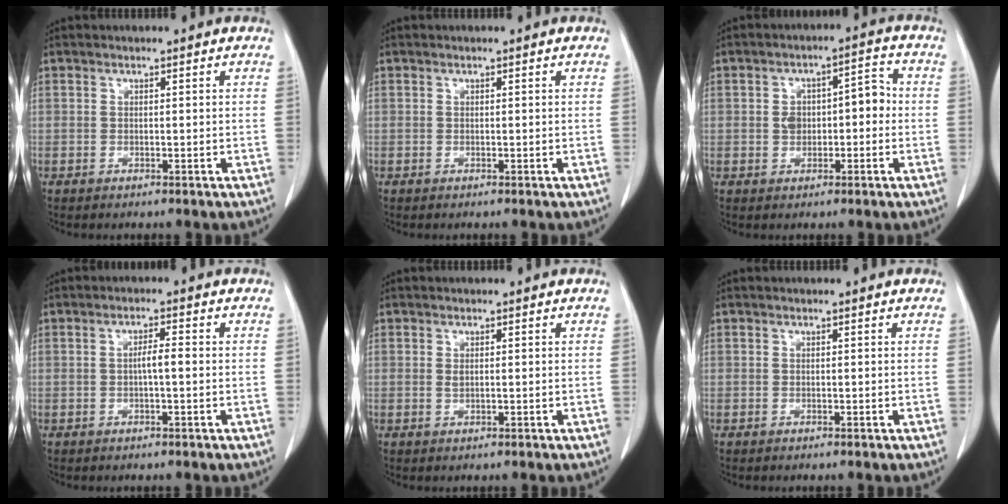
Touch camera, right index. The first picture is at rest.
{"total": 0.0}
{"total": 6.0, "force": [-0.3, 3.5, 4.9], "torque": [-0.077, 0.038, 0.000]}
{"total": 2.5, "force": [-0.2, 0.3, 2.4], "torque": [-0.044, 0.004, -0.005]}
{"total": 0.9, "force": [0.1, 0.3, 0.9], "torque": [-0.020, -0.004, 0.004]}
{"total": 0.0}